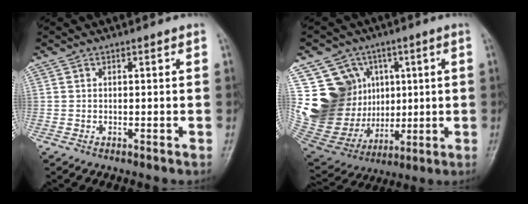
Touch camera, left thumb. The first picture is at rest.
{"total": 20.9, "force": [5.0, 17.7, 9.8], "torque": [-0.161, 0.010, 0.124]}